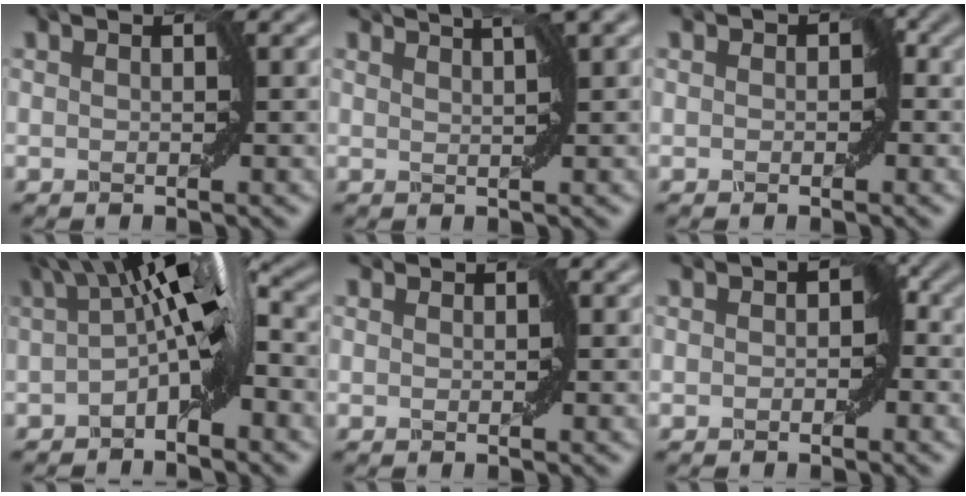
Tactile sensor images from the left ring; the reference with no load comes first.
{"total": 4.7, "force": [3.5, 1.1, 3.0], "torque": [-0.017, 0.019, 0.026]}
{"total": 0.9, "force": [0.0, 0.8, 0.4], "torque": [0.008, 0.001, 0.000]}
{"total": 6.2, "force": [-0.4, 2.2, 5.8], "torque": [-0.085, 0.013, -0.017]}
{"total": 0.5, "force": [-0.2, 0.0, -0.5], "torque": [0.014, -0.003, -0.001]}
{"total": 2.0, "force": [-0.2, 1.5, 1.3], "torque": [-0.001, 0.001, -0.007]}